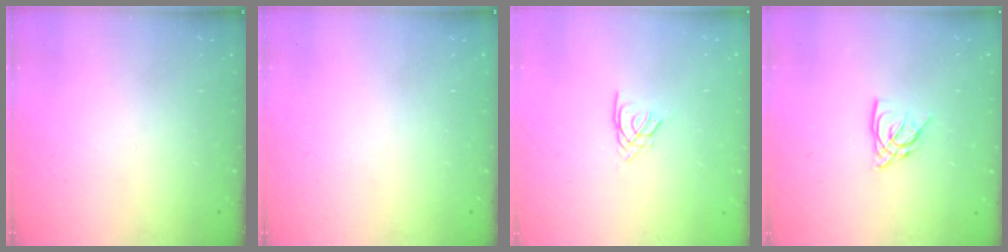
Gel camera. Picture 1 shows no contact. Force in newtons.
{"total": 0.0}
{"total": 2.3, "press": 2.3, "slide": 0.5}
{"total": 6.8, "press": 6.8, "slide": 0.5}